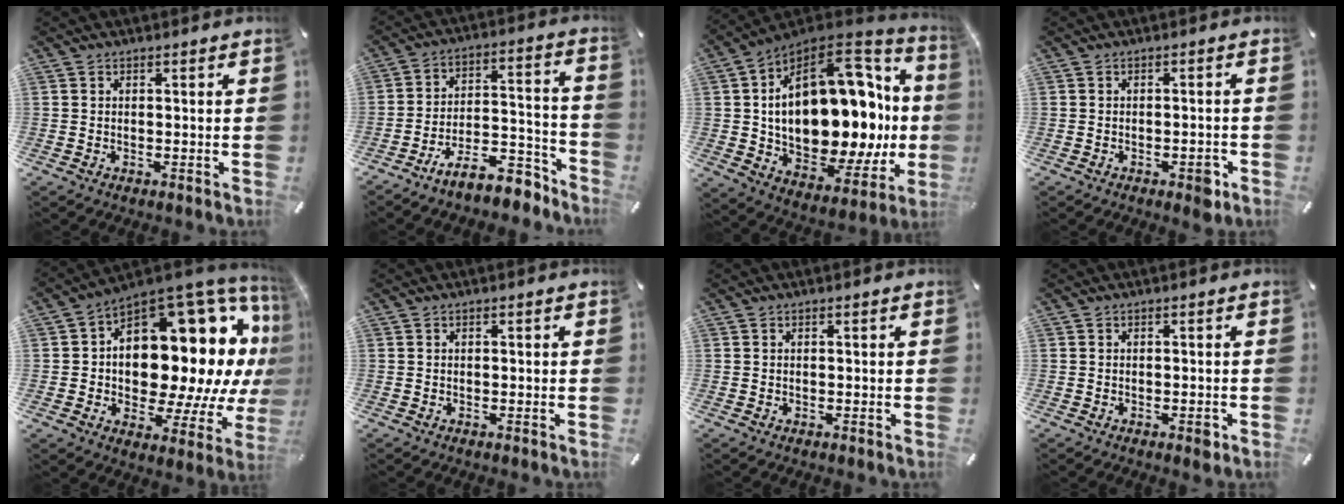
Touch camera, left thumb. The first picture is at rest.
{"total": 13.6, "force": [-10.1, 5.7, 7.1], "torque": [-0.091, 0.057, -0.175]}
{"total": 31.8, "force": [2.3, 18.3, 25.9], "torque": [-0.442, -0.054, 0.054]}
{"total": 3.6, "force": [-1.7, 1.6, 2.7], "torque": [-0.040, 0.011, -0.028]}
{"total": 23.2, "force": [6.2, 13.7, 17.6], "torque": [-0.241, -0.085, 0.116]}
{"total": 0.0}
{"total": 0.0}
{"total": 1.9, "force": [-0.8, 0.8, 1.5], "torque": [-0.025, 0.004, -0.014]}